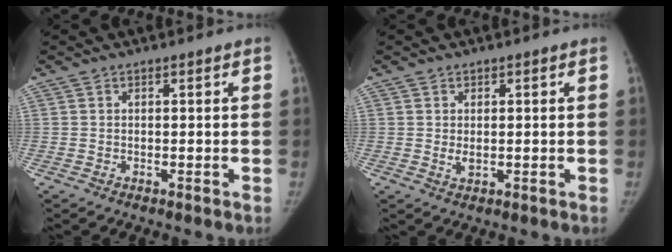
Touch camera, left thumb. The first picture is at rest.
{"total": 1.8, "force": [0.1, 1.2, 1.3], "torque": [-0.017, -0.004, 0.005]}